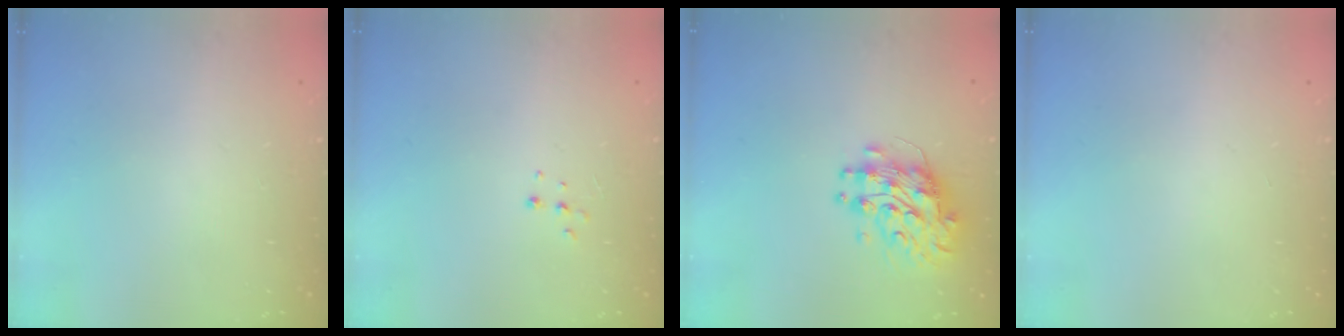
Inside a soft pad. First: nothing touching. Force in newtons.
{"total": 4.6, "press": 4.5, "slide": 0.8}
{"total": 9.9, "press": 9.9, "slide": 0.9}
{"total": 0.0}